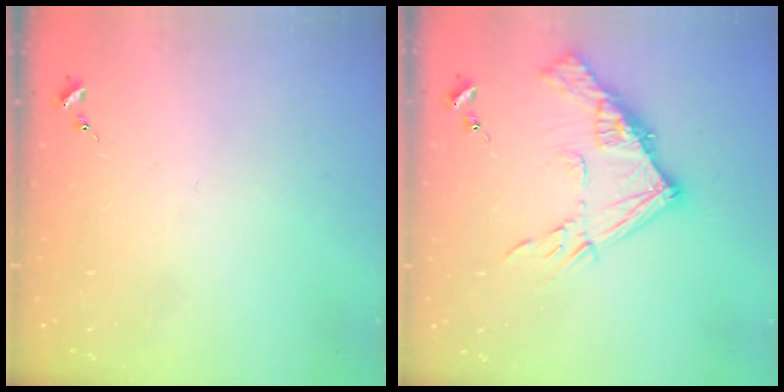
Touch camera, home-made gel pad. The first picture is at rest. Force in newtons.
{"total": 14.5, "press": 14.4, "slide": 1.6}